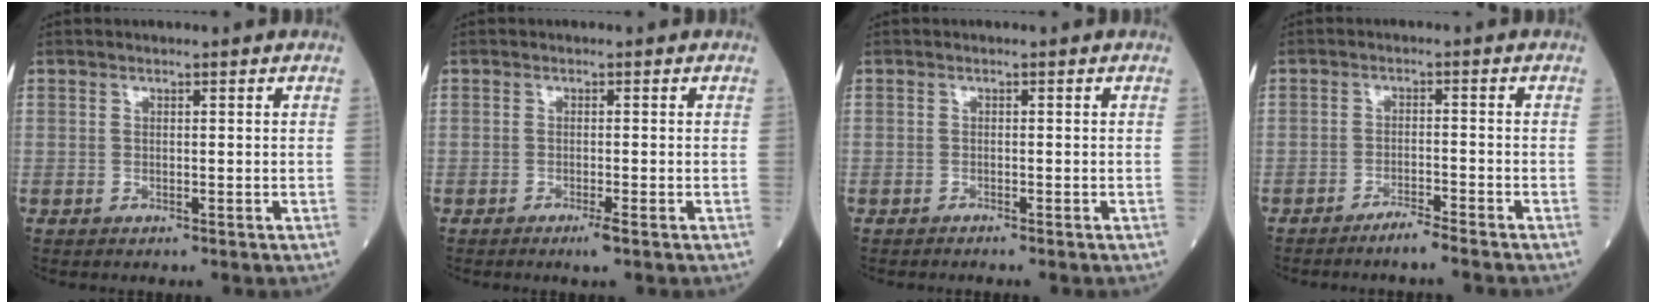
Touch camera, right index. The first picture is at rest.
{"total": 1.7, "force": [-1.0, -0.2, 1.4], "torque": [-0.027, -0.005, -0.018]}
{"total": 1.1, "force": [-1.0, 0.0, 0.5], "torque": [-0.007, 0.000, -0.013]}
{"total": 3.1, "force": [-2.8, -0.4, 1.5], "torque": [-0.029, -0.005, -0.053]}